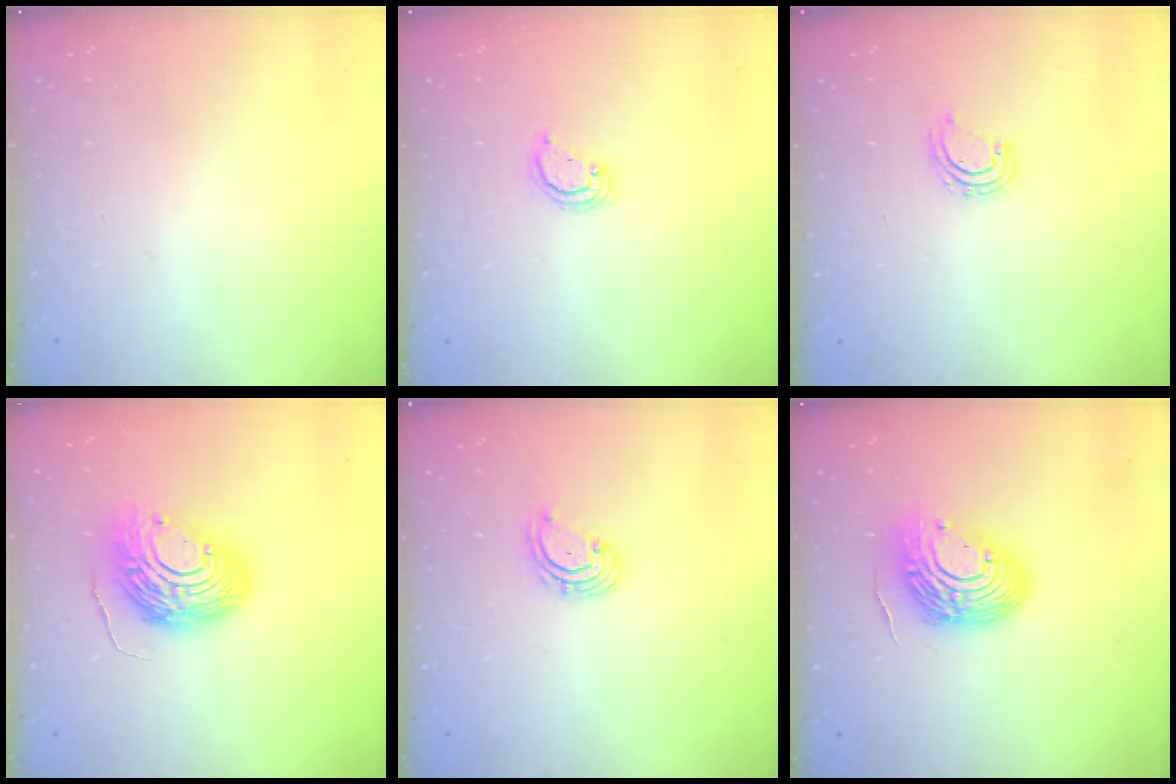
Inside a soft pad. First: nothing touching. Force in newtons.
{"total": 2.5, "press": 2.5, "slide": 0.2}
{"total": 3.9, "press": 3.9, "slide": 0.2}
{"total": 13.1, "press": 13.1, "slide": 1.3}
{"total": 2.7, "press": 2.7, "slide": 0.6}
{"total": 13.1, "press": 12.9, "slide": 2.2}